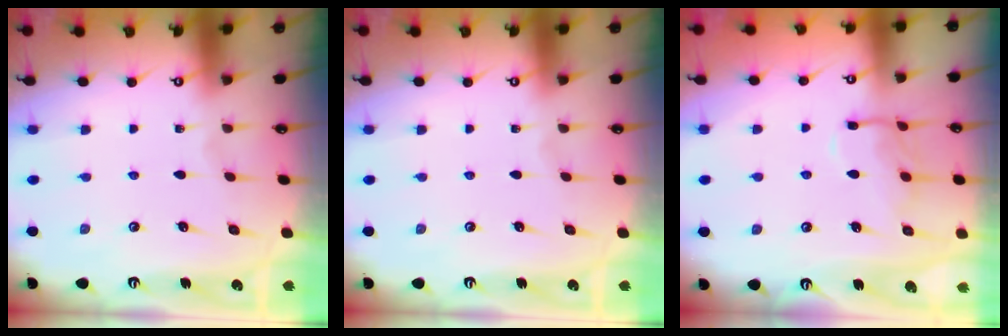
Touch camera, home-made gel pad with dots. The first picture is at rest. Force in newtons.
{"total": 0.0}
{"total": 10.0, "press": 10.0, "slide": 0.6}